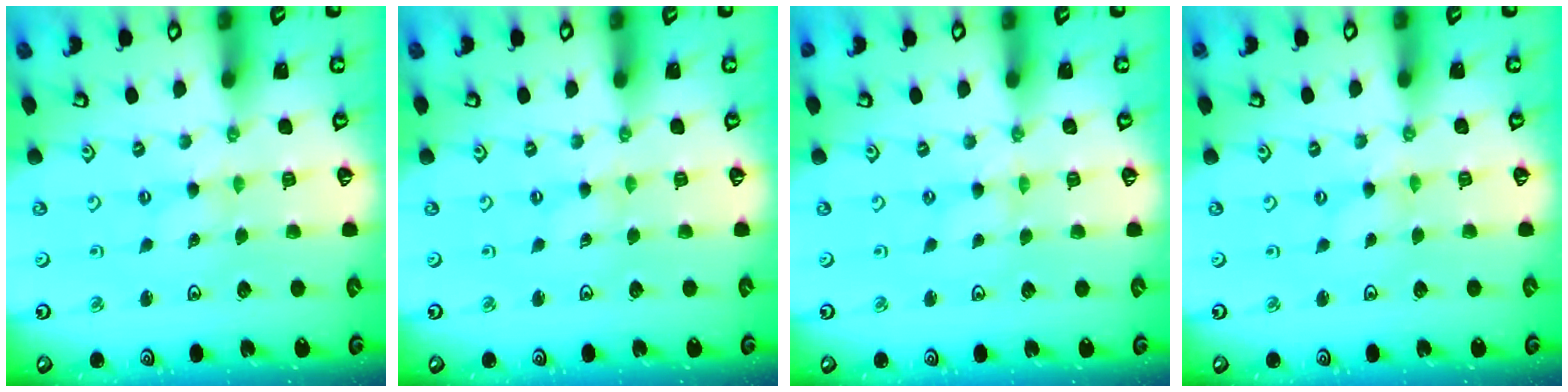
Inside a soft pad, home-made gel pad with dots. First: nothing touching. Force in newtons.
{"total": 0.0}
{"total": 0.0}
{"total": 0.0}